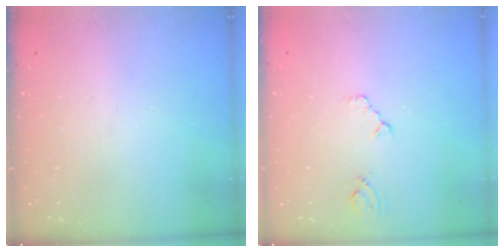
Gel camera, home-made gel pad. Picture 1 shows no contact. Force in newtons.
{"total": 2.3, "press": 2.3, "slide": 0.4}